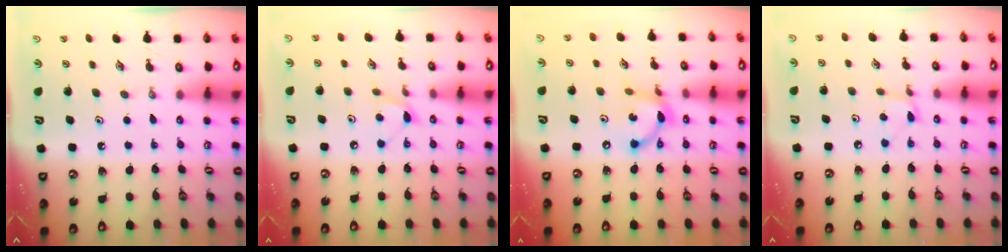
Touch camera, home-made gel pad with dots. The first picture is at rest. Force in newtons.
{"total": 6.4, "press": 6.4, "slide": 0.4}
{"total": 11.1, "press": 11.1, "slide": 0.7}
{"total": 2.0, "press": 2.0, "slide": 0.1}